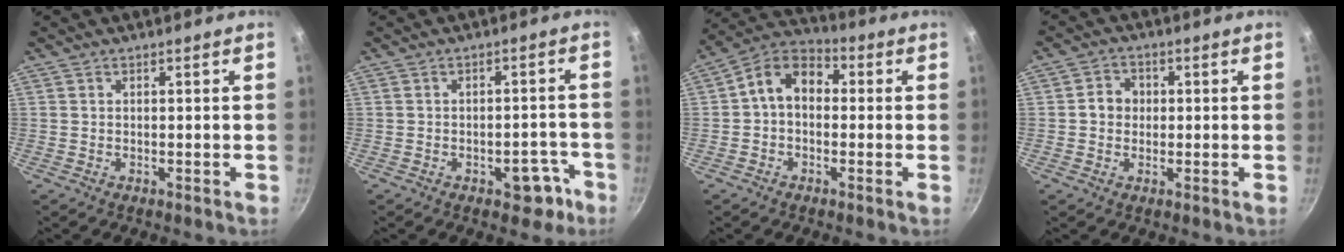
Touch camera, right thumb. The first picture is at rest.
{"total": 5.8, "force": [-3.0, 3.4, 3.5], "torque": [-0.010, 0.034, -0.024]}
{"total": 9.4, "force": [0.4, 6.9, 6.4], "torque": [-0.085, 0.032, -0.016]}
{"total": 4.3, "force": [0.1, 3.9, 1.8], "torque": [-0.005, 0.009, -0.005]}